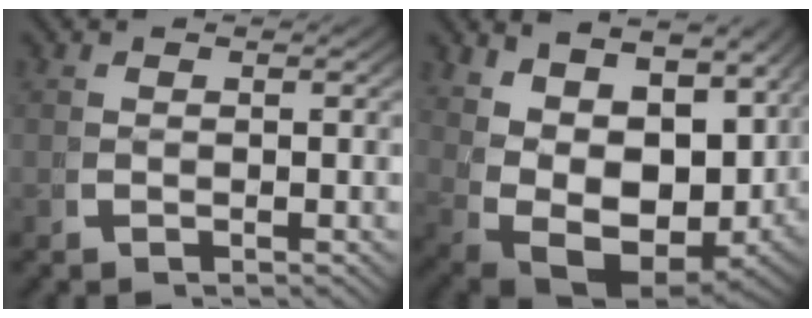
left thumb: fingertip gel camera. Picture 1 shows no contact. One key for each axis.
{"total": 14.7, "fx": -0.1, "fy": 10.6, "fz": 10.3, "tx": -0.196, "ty": -0.056, "tz": 0.019}